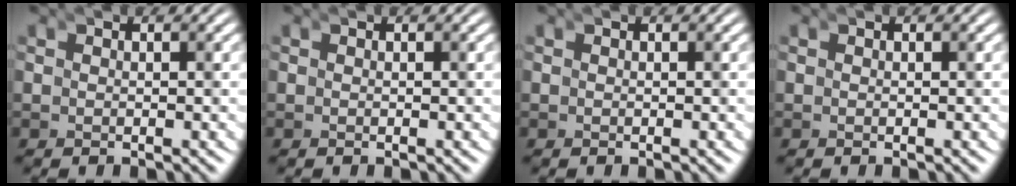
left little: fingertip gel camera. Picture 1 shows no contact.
{"total": 0.0}
{"total": 0.0}
{"total": 0.0}